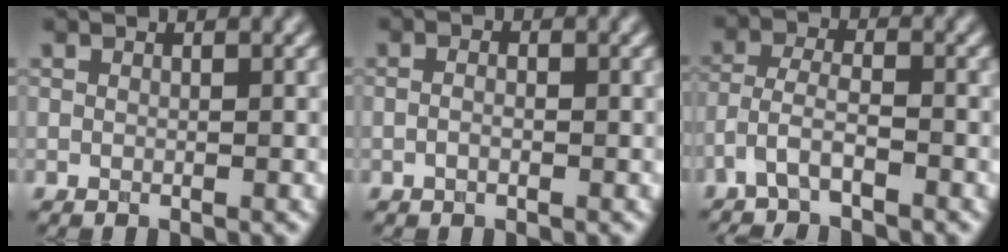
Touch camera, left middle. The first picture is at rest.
{"total": 1.1, "force": [-0.3, 0.6, 0.9], "torque": [-0.014, -0.005, -0.010]}
{"total": 3.4, "force": [-2.6, 0.9, 2.0], "torque": [-0.045, 0.000, -0.062]}